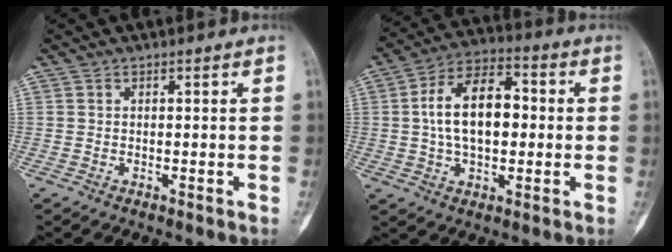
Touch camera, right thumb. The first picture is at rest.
{"total": 14.4, "force": [0.9, 8.3, 11.7], "torque": [-0.187, 0.025, 0.009]}